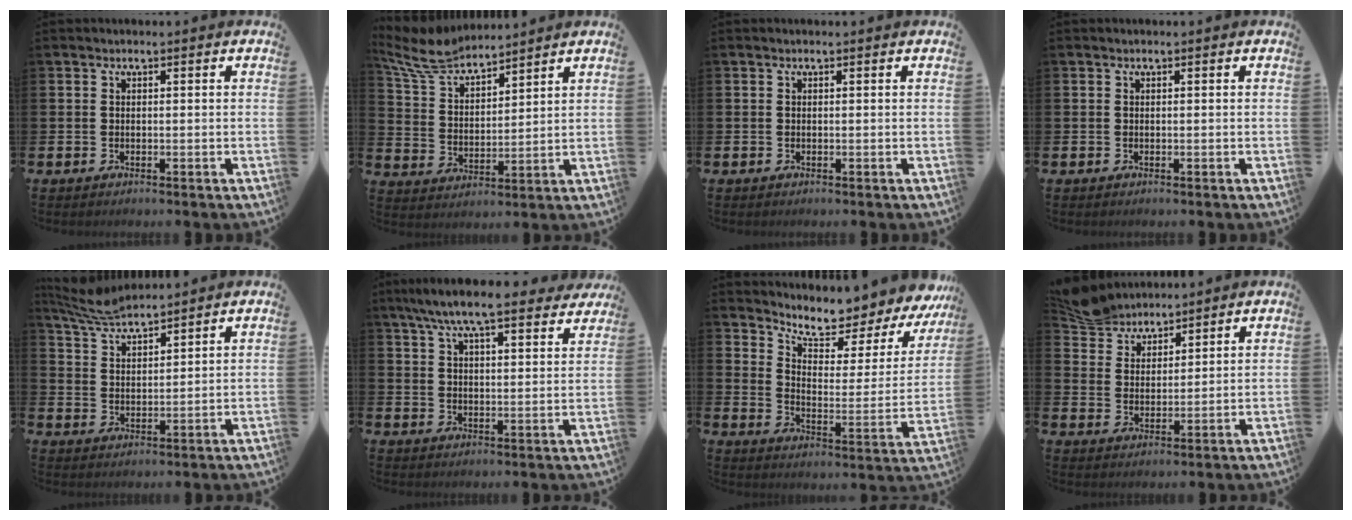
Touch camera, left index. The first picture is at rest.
{"total": 7.4, "force": [6.9, 1.7, 2.0], "torque": [-0.068, -0.034, 0.124]}
{"total": 0.0}
{"total": 0.0}
{"total": 5.7, "force": [5.5, 0.7, 1.3], "torque": [-0.044, -0.026, 0.099]}
{"total": 8.5, "force": [7.7, 1.1, 3.3], "torque": [-0.074, -0.039, 0.135]}
{"total": 8.0, "force": [7.4, 1.7, 2.6], "torque": [-0.075, -0.060, 0.119]}
{"total": 6.4, "force": [6.1, 1.6, 0.5], "torque": [-0.035, -0.025, 0.115]}